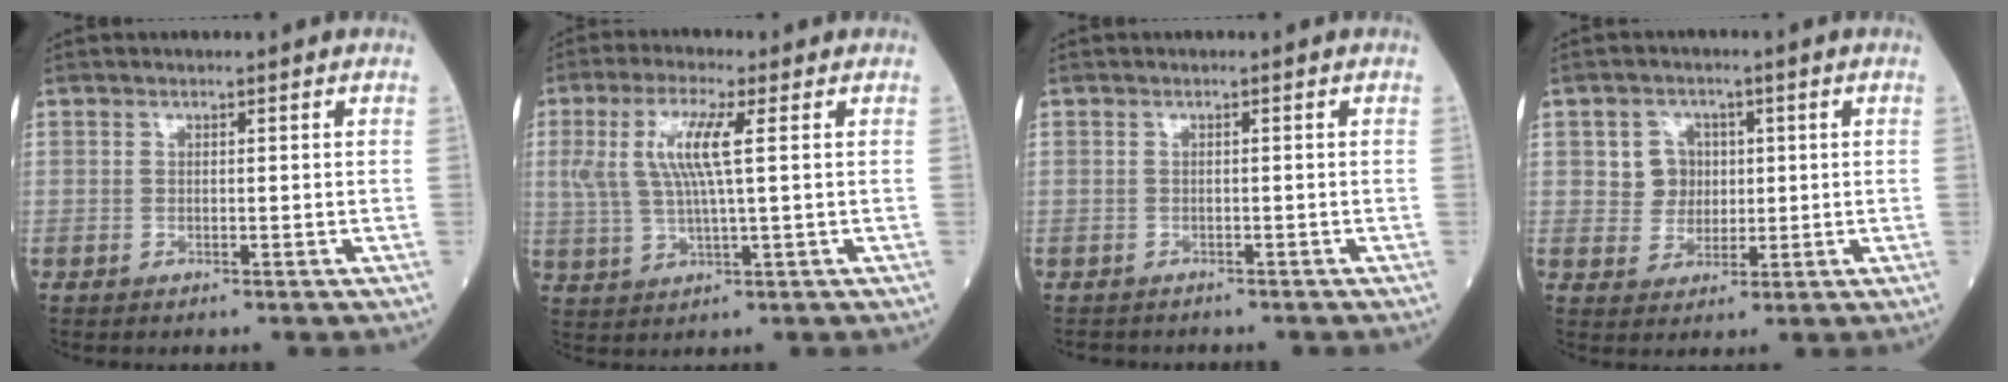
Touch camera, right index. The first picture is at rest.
{"total": 7.5, "force": [1.9, 0.6, 7.2], "torque": [-0.168, 0.013, 0.040]}
{"total": 2.3, "force": [-2.1, 1.0, 0.3], "torque": [-0.010, -0.003, -0.031]}
{"total": 4.5, "force": [0.9, 4.3, 1.1], "torque": [-0.013, 0.011, 0.015]}